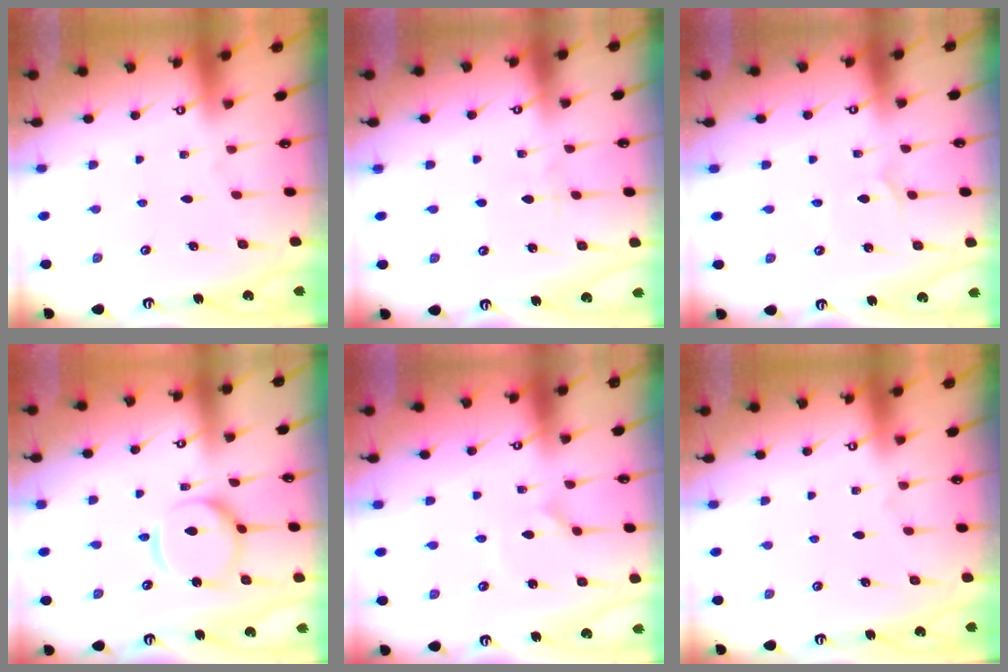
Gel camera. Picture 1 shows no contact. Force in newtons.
{"total": 2.4, "press": 2.4, "slide": 0.3}
{"total": 1.7, "press": 1.7, "slide": 0.1}
{"total": 12.2, "press": 12.2, "slide": 1.1}
{"total": 2.7, "press": 2.7, "slide": 0.4}
{"total": 0.0}